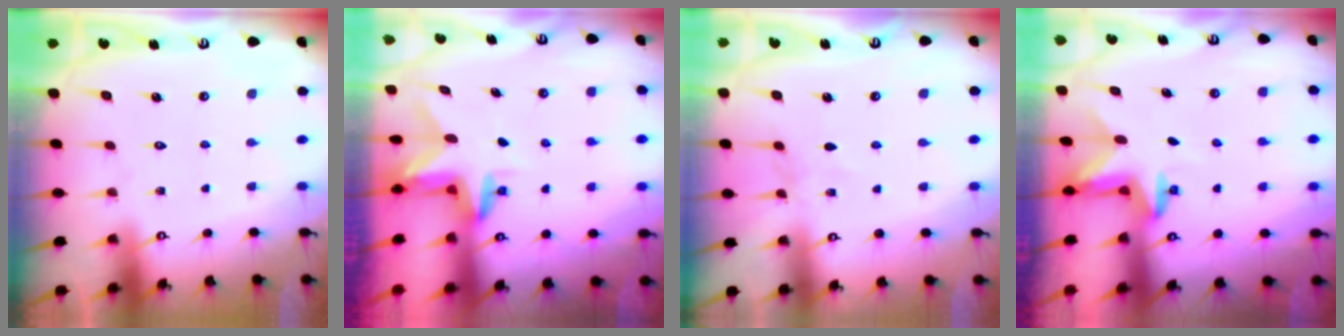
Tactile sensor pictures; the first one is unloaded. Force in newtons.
{"total": 2.9, "press": 2.9, "slide": 0.3}
{"total": 4.2, "press": 4.2, "slide": 0.6}
{"total": 2.8, "press": 2.7, "slide": 0.7}